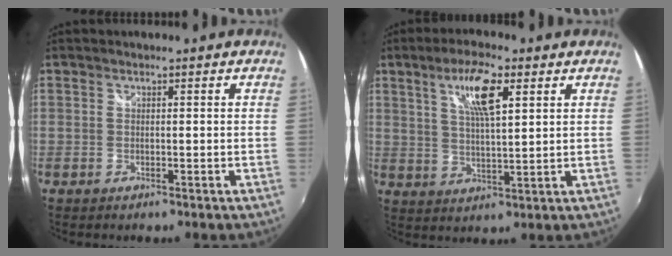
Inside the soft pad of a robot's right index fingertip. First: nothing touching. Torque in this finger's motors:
{"motor_torque": [0.50, 0.28, 0.46, 0.07]}